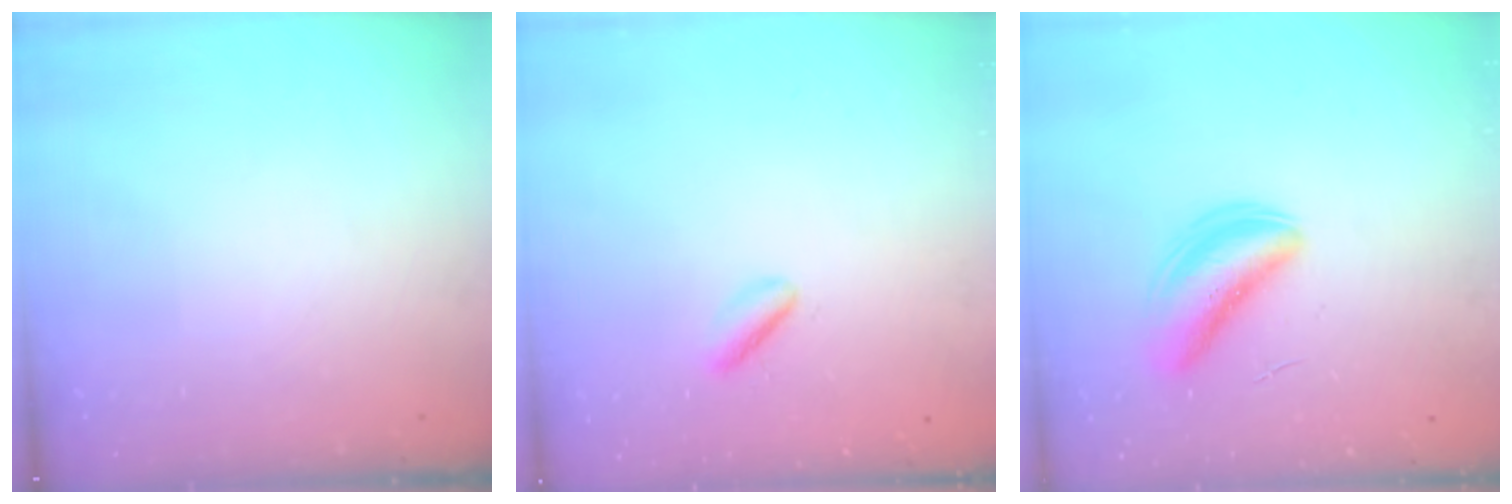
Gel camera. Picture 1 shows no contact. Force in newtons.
{"total": 2.7, "press": 2.6, "slide": 0.8}
{"total": 5.7, "press": 5.6, "slide": 1.1}